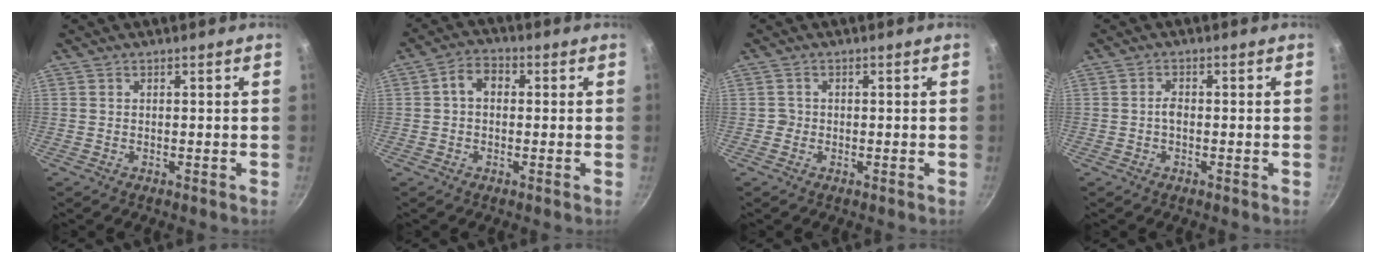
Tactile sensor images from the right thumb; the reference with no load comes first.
{"total": 4.5, "force": [0.4, 3.4, 3.0], "torque": [-0.039, 0.011, -0.003]}
{"total": 1.1, "force": [-0.4, 1.0, 0.1], "torque": [0.003, 0.003, -0.009]}
{"total": 1.6, "force": [-0.4, 0.9, 1.2], "torque": [-0.020, 0.009, -0.008]}